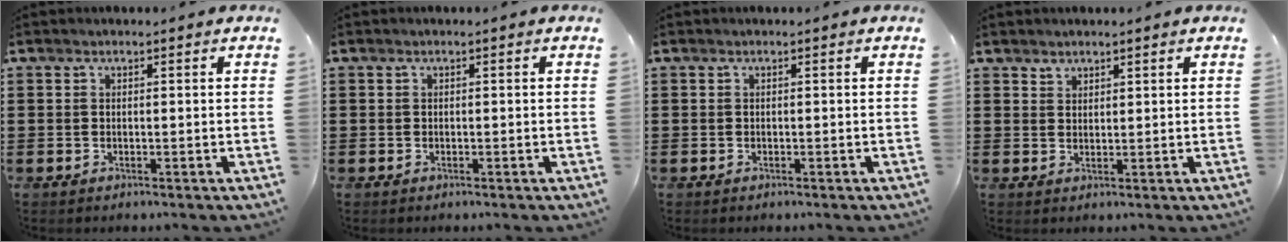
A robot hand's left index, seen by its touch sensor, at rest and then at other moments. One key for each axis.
{"total": 0.0}
{"total": 0.0}
{"total": 1.8, "fx": 1.6, "fy": 0.7, "fz": -0.1, "tx": -0.001, "ty": 0.001, "tz": 0.033}